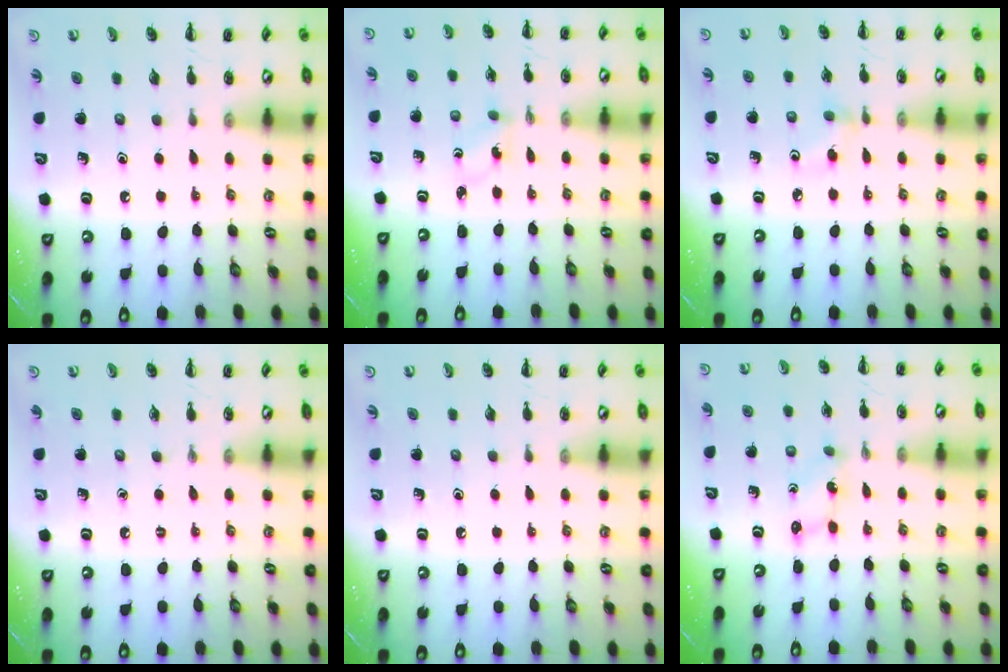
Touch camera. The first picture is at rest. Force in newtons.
{"total": 0.9, "press": 0.7, "slide": 0.5}
{"total": 3.0, "press": 2.8, "slide": 1.2}
{"total": 0.0}
{"total": 0.0}
{"total": 2.0, "press": 2.0, "slide": 0.6}